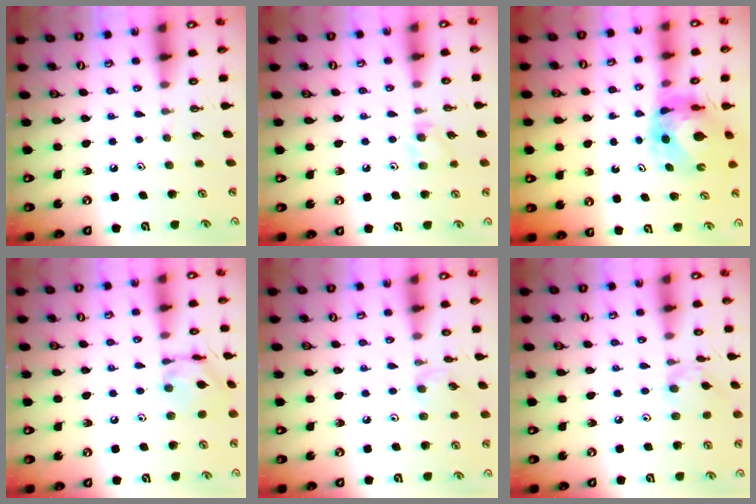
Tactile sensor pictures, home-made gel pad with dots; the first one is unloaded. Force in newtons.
{"total": 5.6, "press": 5.5, "slide": 1.0}
{"total": 7.9, "press": 7.9, "slide": 0.7}
{"total": 9.7, "press": 9.7, "slide": 0.7}
{"total": 2.0, "press": 1.9, "slide": 0.4}
{"total": 2.7, "press": 2.7, "slide": 0.3}